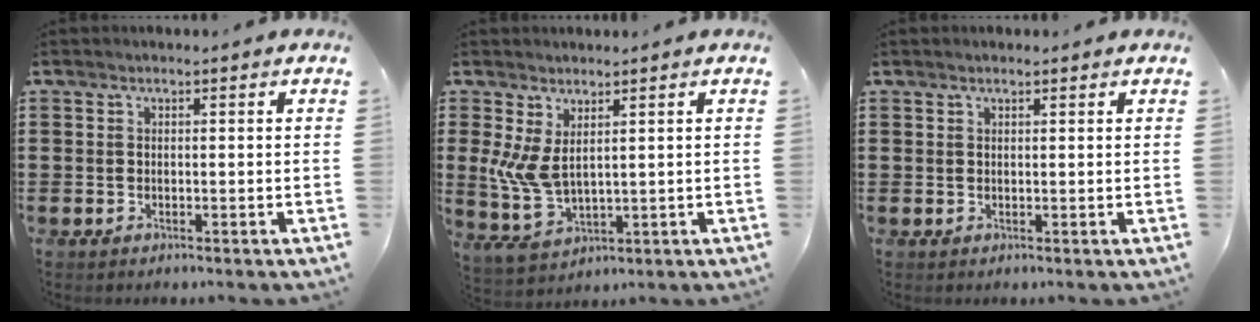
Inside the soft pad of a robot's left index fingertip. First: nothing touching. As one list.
[{"total": 6.1, "force": [1.6, 2.8, 5.2], "torque": [-0.128, -0.016, 0.027]}, {"total": 0.6, "force": [0.5, 0.2, 0.4], "torque": [-0.008, 0.001, 0.009]}]